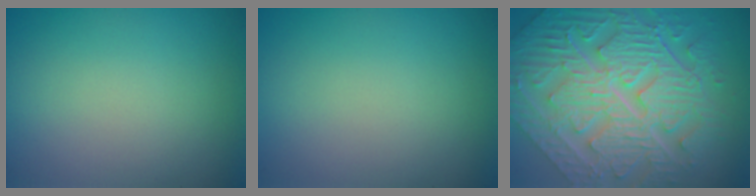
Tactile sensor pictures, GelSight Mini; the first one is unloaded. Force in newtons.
{"total": 0.0}
{"total": 11.1, "press": 7.8, "slide": 7.9}